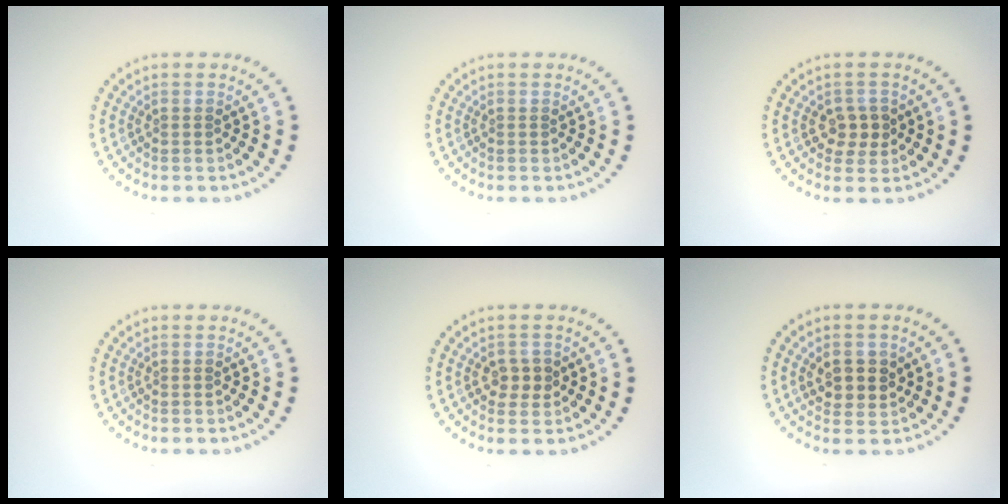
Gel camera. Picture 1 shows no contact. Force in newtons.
{"total": 0.0}
{"total": 2.2, "press": 2.2, "slide": 0.5}
{"total": 0.0}
{"total": 1.8, "press": 1.8, "slide": 0.3}
{"total": 2.7, "press": 2.7, "slide": 0.6}